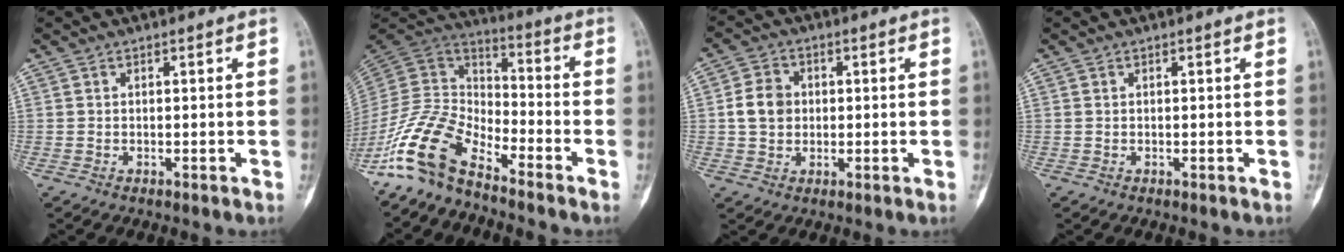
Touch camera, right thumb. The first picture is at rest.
{"total": 12.5, "force": [-9.6, 5.2, 6.1], "torque": [-0.121, 0.085, -0.202]}
{"total": 6.1, "force": [0.4, 5.1, 3.4], "torque": [-0.047, 0.007, 0.004]}
{"total": 0.0}